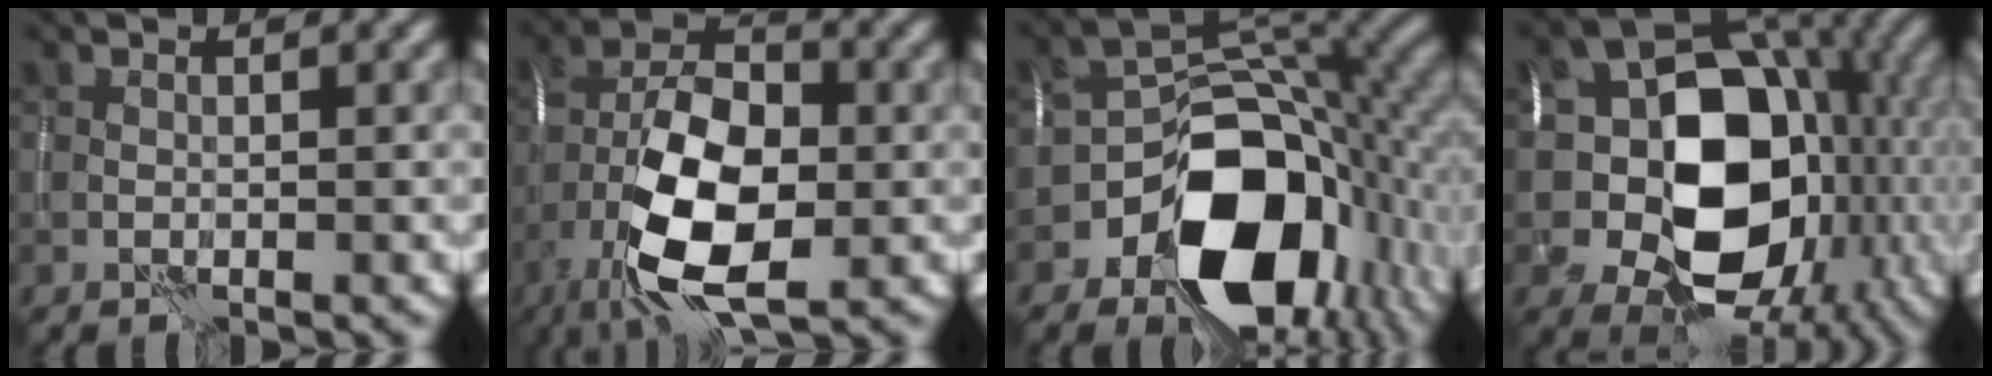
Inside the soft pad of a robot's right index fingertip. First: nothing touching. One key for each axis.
{"total": 12.0, "fx": -3.9, "fy": 6.0, "fz": 9.6, "tx": -0.184, "ty": -0.003, "tz": -0.077}
{"total": 13.9, "fx": -5.3, "fy": 9.1, "fz": 9.1, "tx": -0.125, "ty": -0.007, "tz": -0.089}
{"total": 15.5, "fx": -1.0, "fy": 11.4, "fz": 10.5, "tx": -0.134, "ty": -0.004, "tz": -0.016}